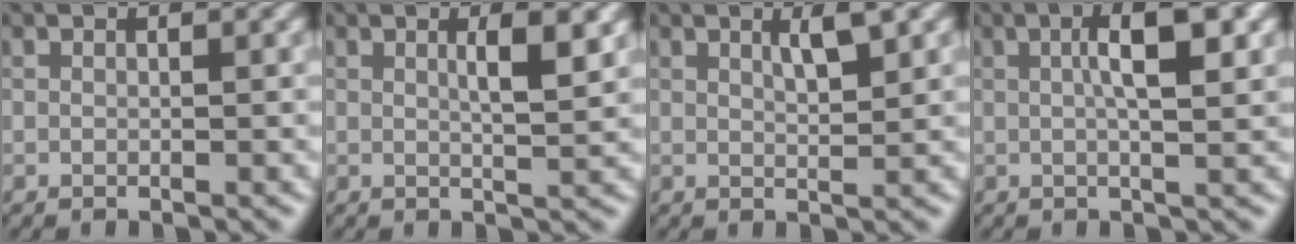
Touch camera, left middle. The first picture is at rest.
{"total": 3.4, "force": [1.0, 0.8, 3.2], "torque": [-0.042, 0.002, 0.013]}
{"total": 2.5, "force": [1.3, 0.5, 2.0], "torque": [-0.032, 0.001, 0.022]}
{"total": 5.3, "force": [1.2, 1.3, 5.0], "torque": [-0.074, 0.009, 0.015]}